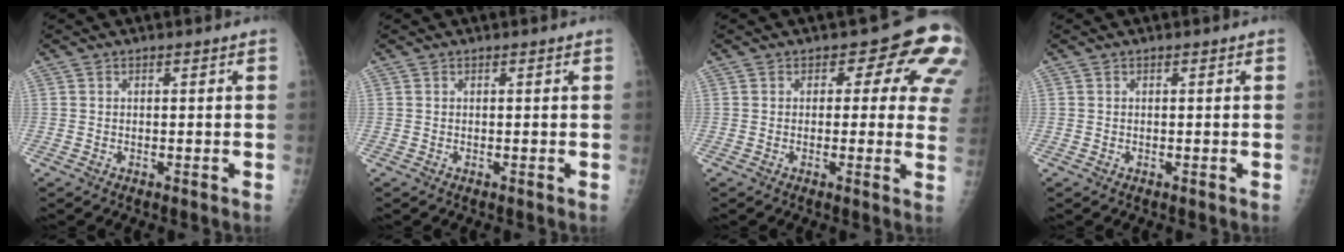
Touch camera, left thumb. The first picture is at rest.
{"total": 0.0}
{"total": 11.0, "force": [3.4, 6.1, 8.5], "torque": [-0.045, -0.007, 0.022]}
{"total": 0.0}